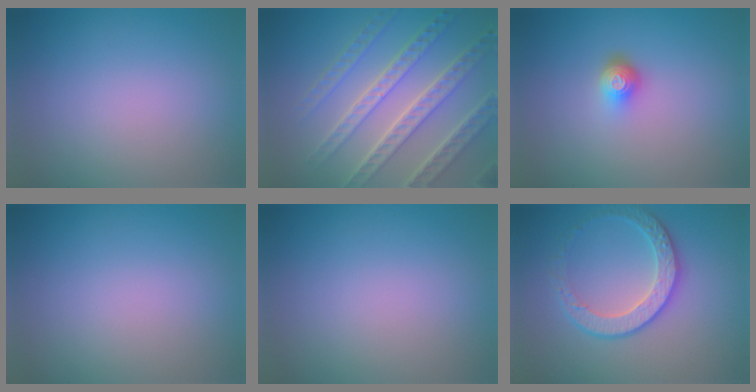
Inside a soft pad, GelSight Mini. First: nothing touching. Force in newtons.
{"total": 7.5, "press": 5.6, "slide": 5.0}
{"total": 2.0, "press": 1.4, "slide": 1.5}
{"total": 0.0}
{"total": 0.0}
{"total": 3.7, "press": 3.3, "slide": 1.7}